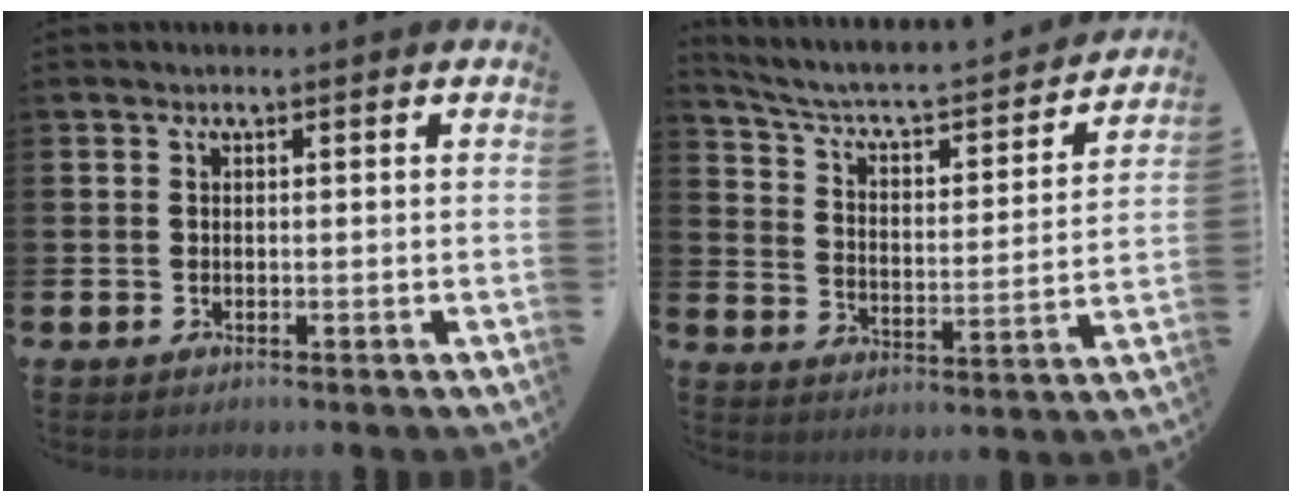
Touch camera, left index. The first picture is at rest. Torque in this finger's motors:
{"motor_torque": [0.36, -0.72, 0.18, 0.09]}